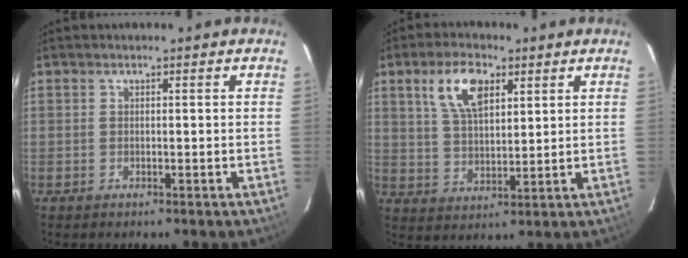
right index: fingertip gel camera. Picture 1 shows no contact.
{"total": 9.2, "force": [4.4, 4.4, 6.8], "torque": [-0.130, 0.016, 0.086]}